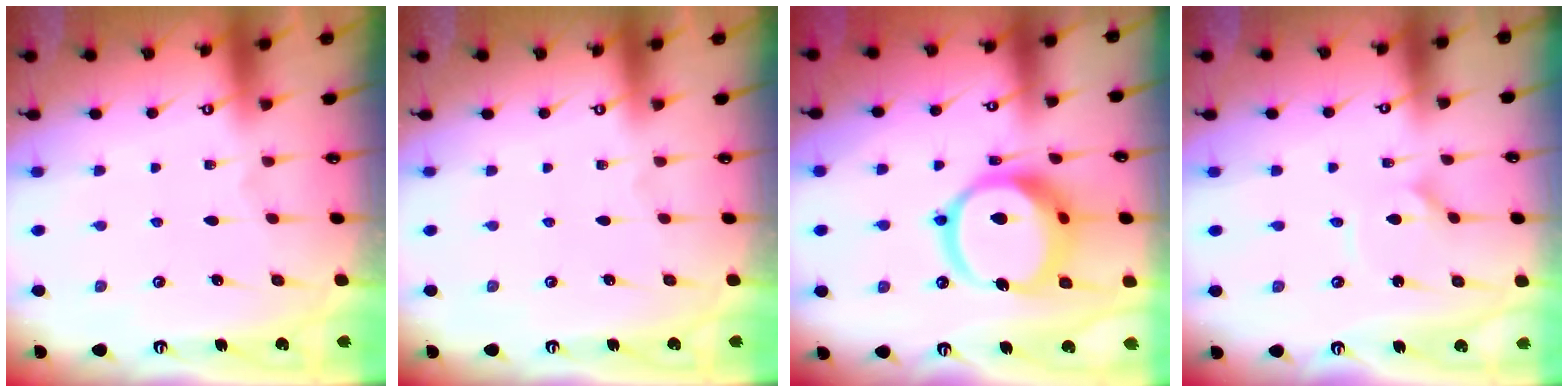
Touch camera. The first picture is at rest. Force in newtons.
{"total": 0.0}
{"total": 17.7, "press": 17.5, "slide": 2.2}
{"total": 1.6, "press": 1.6, "slide": 0.1}